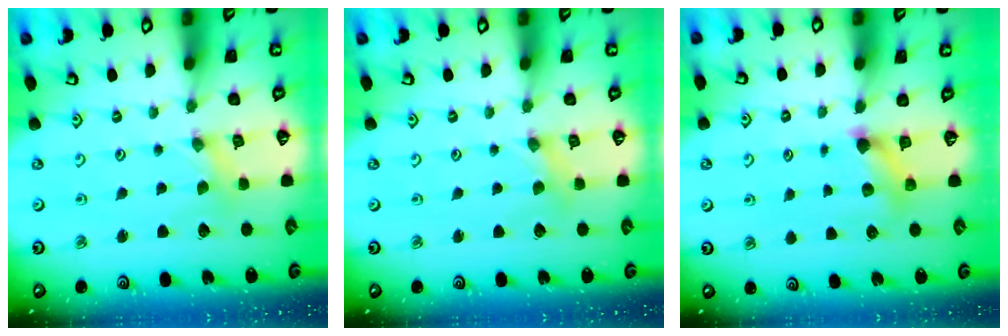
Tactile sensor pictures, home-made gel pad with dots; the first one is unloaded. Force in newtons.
{"total": 1.6, "press": 1.6, "slide": 0.1}
{"total": 6.1, "press": 6.0, "slide": 0.9}